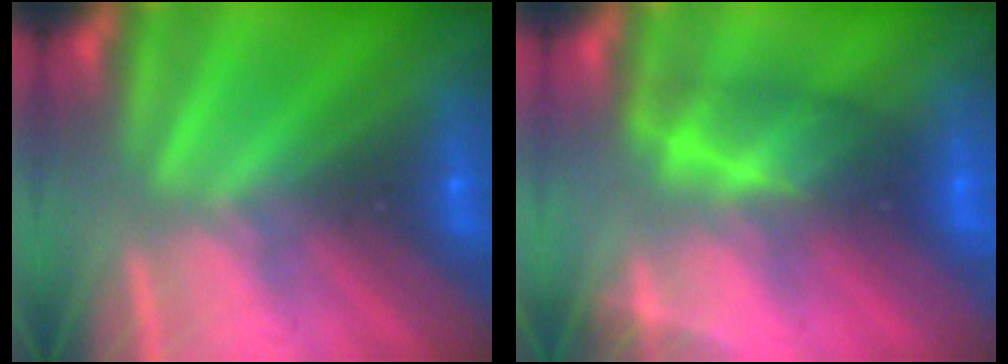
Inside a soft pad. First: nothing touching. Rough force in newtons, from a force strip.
{"total": 3.7}